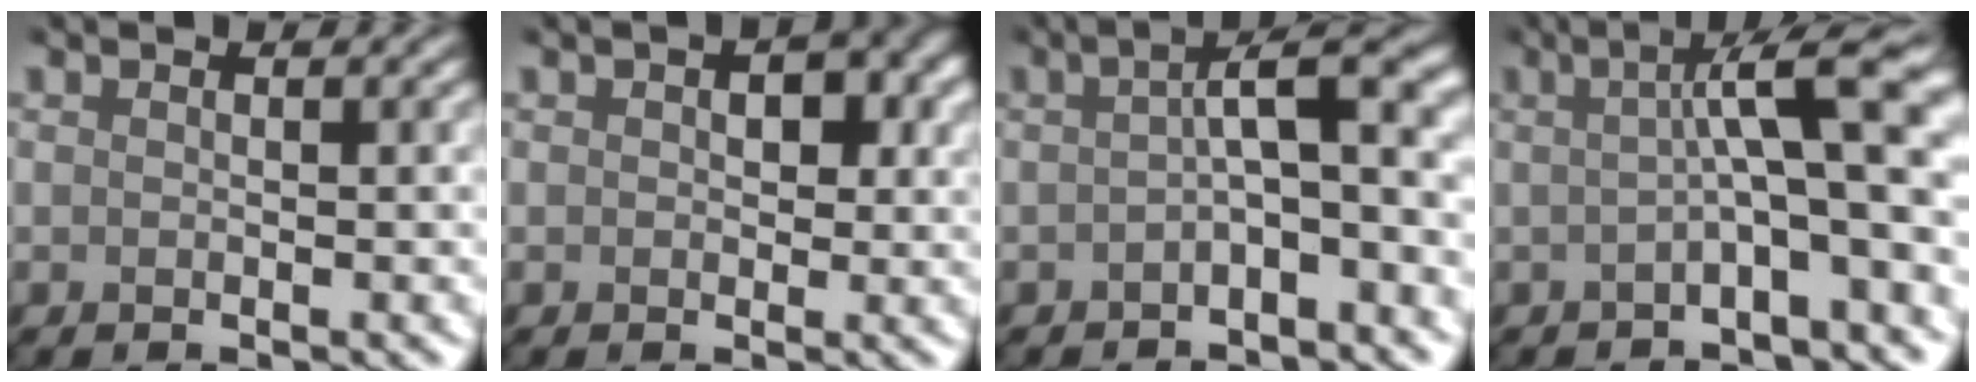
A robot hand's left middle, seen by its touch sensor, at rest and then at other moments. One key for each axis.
{"total": 2.7, "fx": 0.6, "fy": 1.9, "fz": 1.8, "tx": -0.005, "ty": 0.008, "tz": 0.003}
{"total": 4.8, "fx": -1.2, "fy": 1.1, "fz": 4.5, "tx": -0.062, "ty": 0.020, "tz": -0.028}
{"total": 8.8, "fx": -0.5, "fy": 1.4, "fz": 8.7, "tx": -0.102, "ty": 0.035, "tz": -0.022}